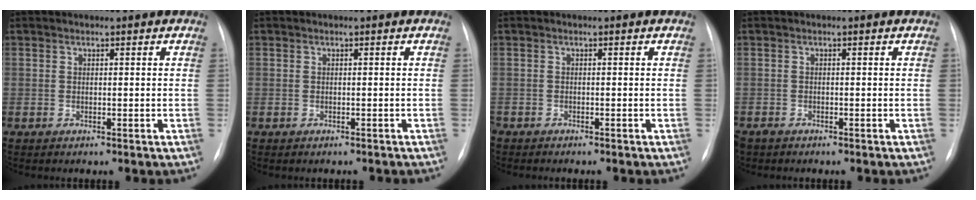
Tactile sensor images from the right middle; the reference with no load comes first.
{"total": 1.8, "force": [-1.6, 0.6, 0.5], "torque": [-0.007, -0.002, -0.020]}
{"total": 1.6, "force": [-1.5, 0.5, 0.5], "torque": [-0.009, -0.001, -0.021]}
{"total": 1.4, "force": [-1.1, 0.7, 0.4], "torque": [-0.008, 0.000, -0.017]}